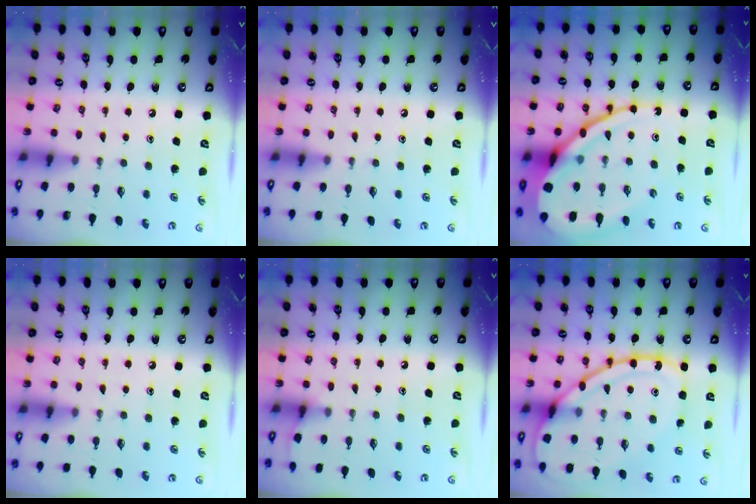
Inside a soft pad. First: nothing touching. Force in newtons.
{"total": 0.0}
{"total": 19.1, "press": 18.9, "slide": 2.0}
{"total": 4.1, "press": 4.0, "slide": 0.6}
{"total": 4.0, "press": 3.9, "slide": 0.6}
{"total": 17.5, "press": 17.5, "slide": 1.4}